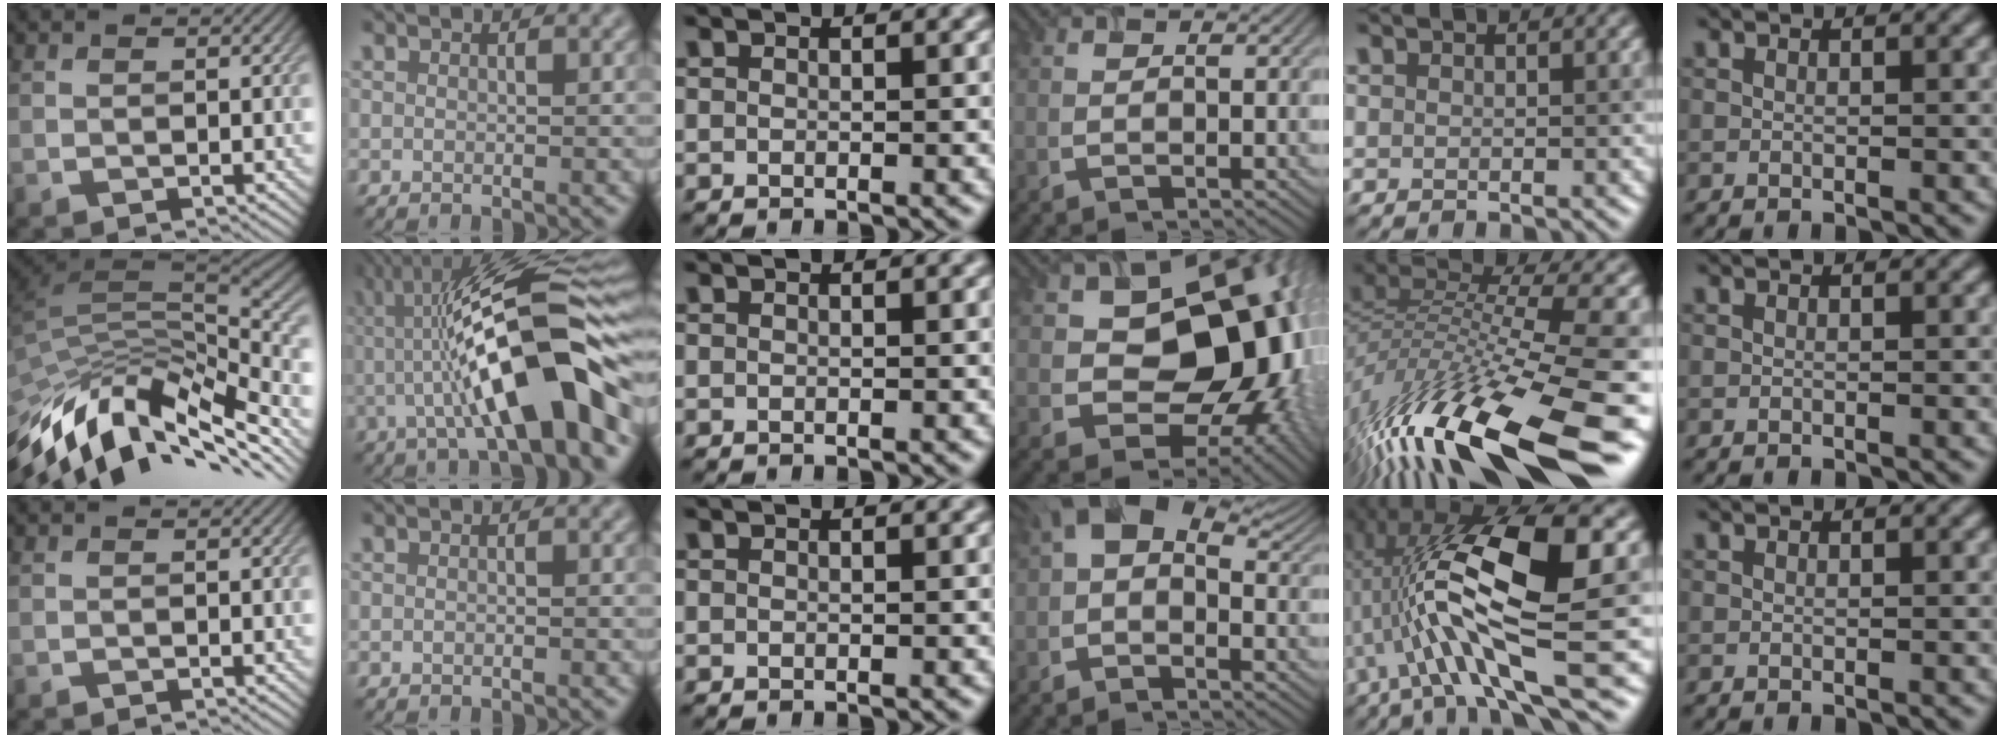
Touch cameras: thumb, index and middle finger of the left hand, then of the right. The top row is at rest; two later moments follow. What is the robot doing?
{"motion": "open", "object": "airpods case & airpods"}